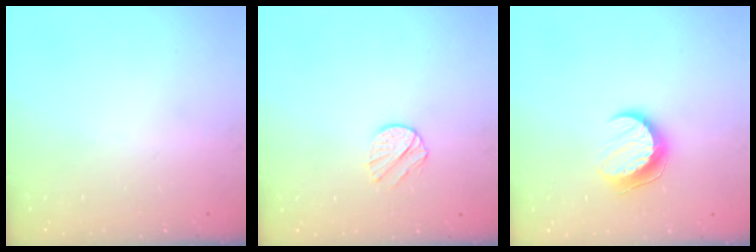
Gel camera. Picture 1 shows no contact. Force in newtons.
{"total": 6.8, "press": 6.8, "slide": 0.6}
{"total": 10.3, "press": 10.3, "slide": 0.7}